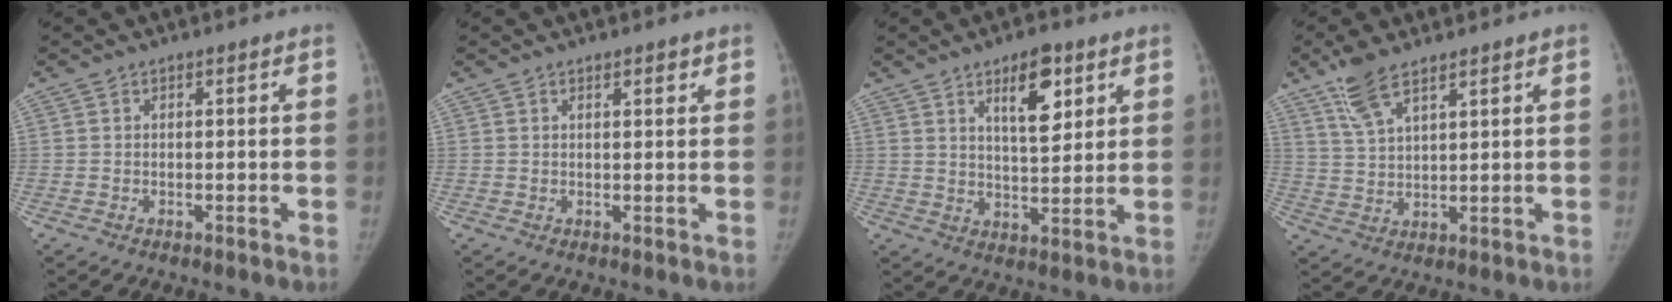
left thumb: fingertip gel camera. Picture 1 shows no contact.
{"total": 1.2, "force": [0.7, 0.5, 0.8], "torque": [0.001, -0.001, 0.007]}
{"total": 8.7, "force": [4.4, 3.7, 6.6], "torque": [-0.077, -0.026, 0.069]}
{"total": 6.9, "force": [4.9, 2.4, 4.2], "torque": [-0.077, -0.014, 0.101]}